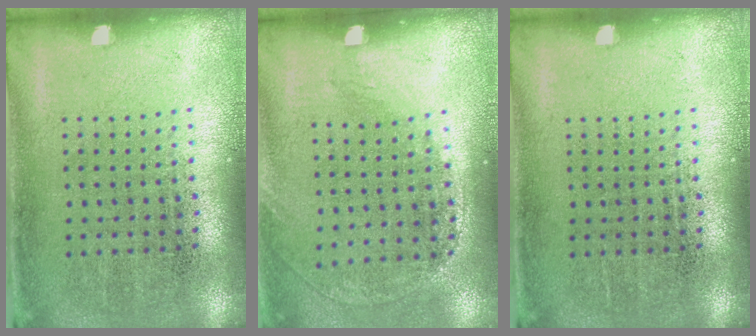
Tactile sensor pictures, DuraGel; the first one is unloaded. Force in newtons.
{"total": 1.3, "press": 0.9, "slide": 0.9}
{"total": 0.0}